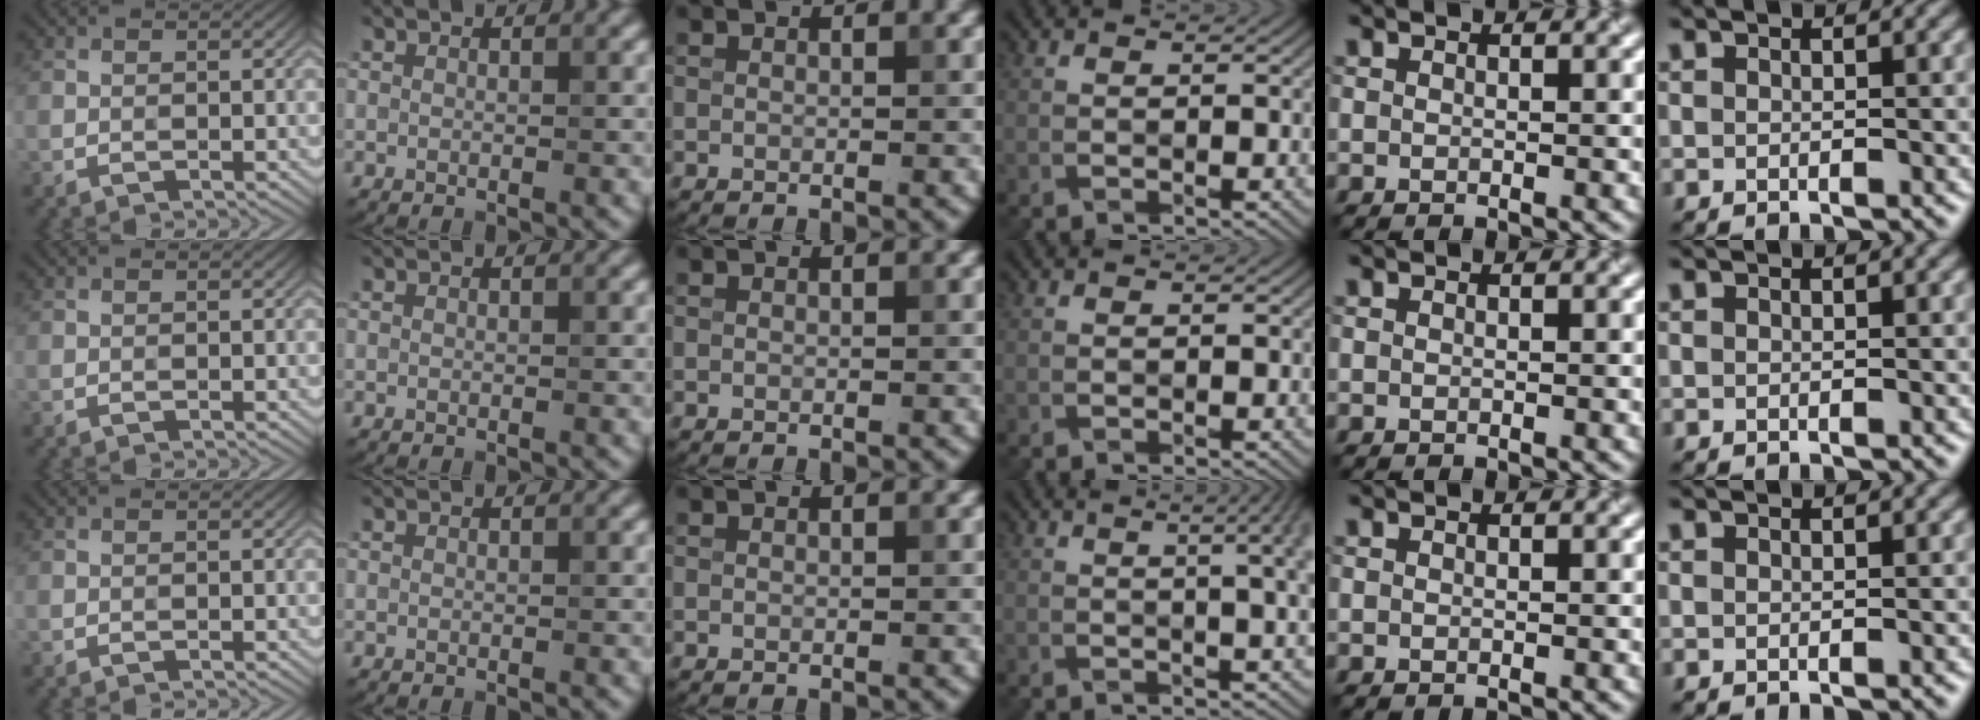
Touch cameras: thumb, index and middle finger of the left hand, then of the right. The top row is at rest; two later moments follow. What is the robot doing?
{"motion": "wrap", "object": "arm wrap"}